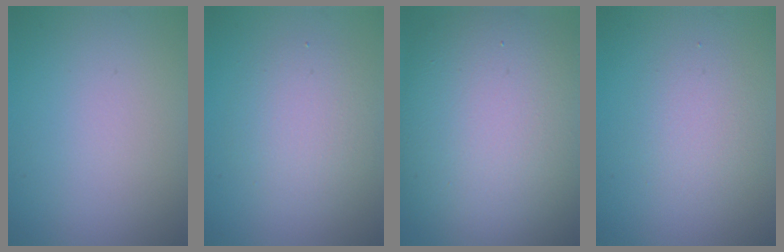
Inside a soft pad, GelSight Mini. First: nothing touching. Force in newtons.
{"total": 3.6, "press": 3.6, "slide": 0.1}
{"total": 13.5, "press": 13.5, "slide": 0.8}
{"total": 2.4, "press": 2.4, "slide": 0.0}